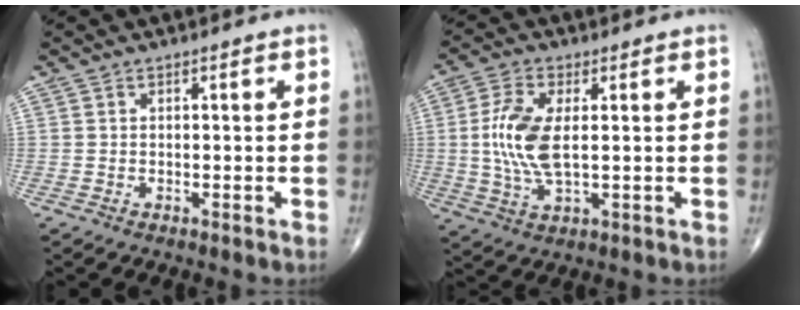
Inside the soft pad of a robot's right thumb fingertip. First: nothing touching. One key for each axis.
{"total": 10.0, "fx": 0.7, "fy": 4.3, "fz": 8.9, "tx": -0.198, "ty": -0.005, "tz": 0.018}